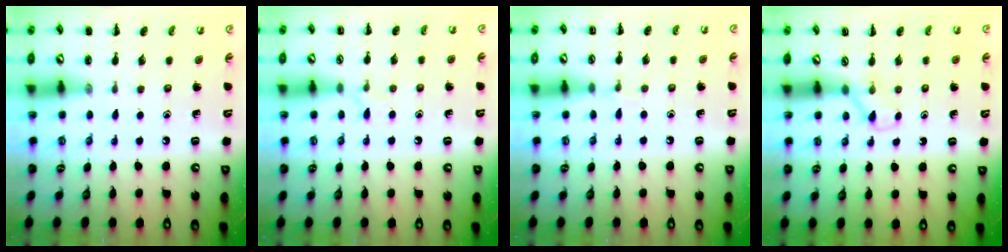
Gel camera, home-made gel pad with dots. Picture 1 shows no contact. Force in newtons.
{"total": 4.4, "press": 4.1, "slide": 1.5}
{"total": 3.0, "press": 2.8, "slide": 0.9}
{"total": 2.8, "press": 2.6, "slide": 1.0}